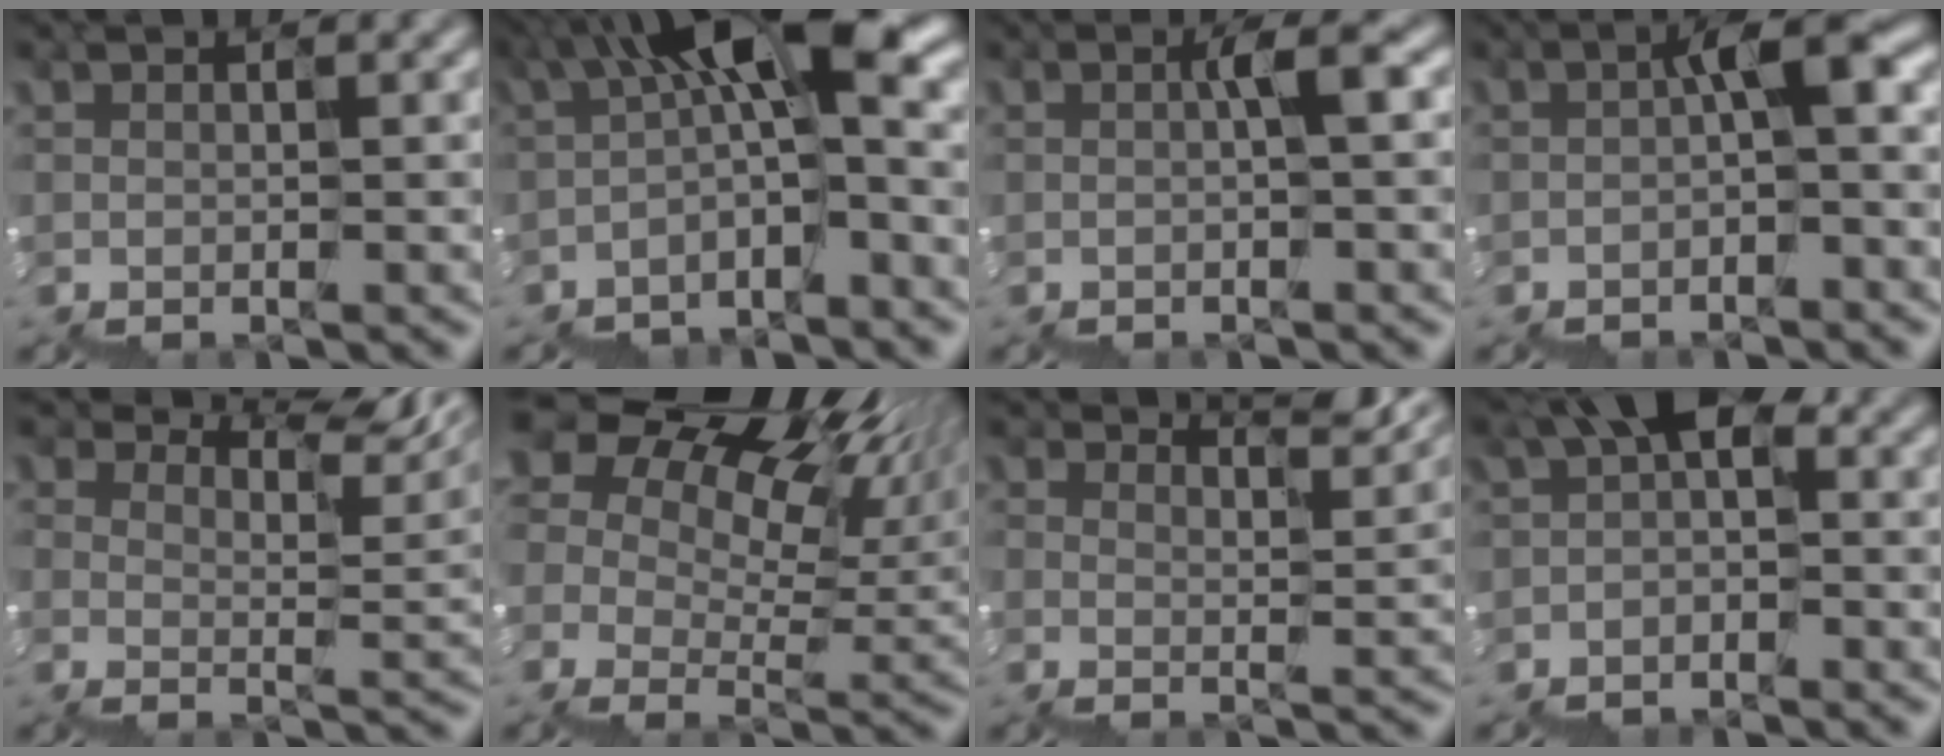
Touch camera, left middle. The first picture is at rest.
{"total": 7.9, "force": [0.2, 1.9, 7.6], "torque": [-0.139, 0.023, -0.009]}
{"total": 1.3, "force": [-0.2, -0.2, 1.3], "torque": [-0.033, 0.000, -0.008]}
{"total": 2.8, "force": [-0.5, 0.3, 2.7], "torque": [-0.062, 0.007, -0.015]}
{"total": 6.1, "force": [5.5, 1.2, 2.3], "torque": [-0.047, 0.006, 0.090]}
{"total": 14.6, "force": [6.3, 9.1, 9.5], "torque": [-0.173, 0.029, 0.123]}
{"total": 4.0, "force": [3.6, 0.5, 1.6], "torque": [-0.018, 0.015, 0.049]}
{"total": 2.3, "force": [-0.3, 1.3, 1.9], "torque": [-0.062, 0.008, -0.018]}